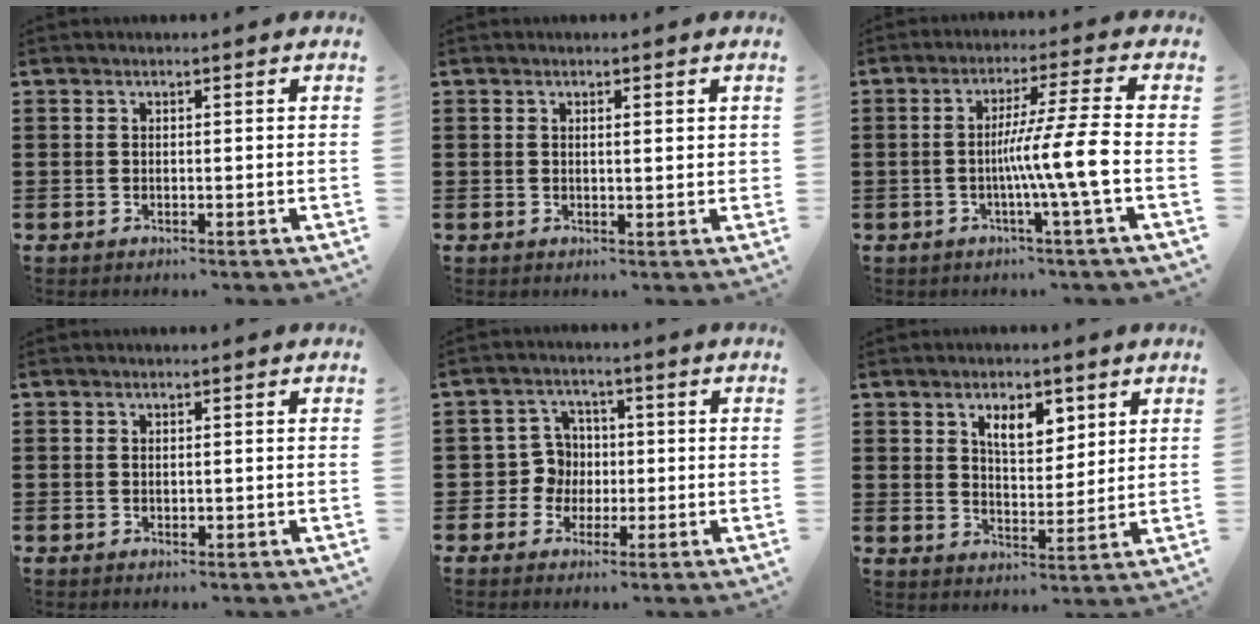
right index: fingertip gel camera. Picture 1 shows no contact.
{"total": 1.1, "force": [0.4, 0.2, 1.0], "torque": [-0.020, 0.004, 0.005]}
{"total": 9.2, "force": [-1.8, -1.0, 9.0], "torque": [-0.155, -0.011, -0.037]}
{"total": 0.7, "force": [0.0, 0.2, 0.6], "torque": [-0.013, -0.001, 0.000]}
{"total": 5.0, "force": [-0.4, 4.7, 1.9], "torque": [-0.053, 0.013, -0.007]}
{"total": 5.7, "force": [3.2, 2.8, 3.8], "torque": [-0.062, 0.001, 0.051]}